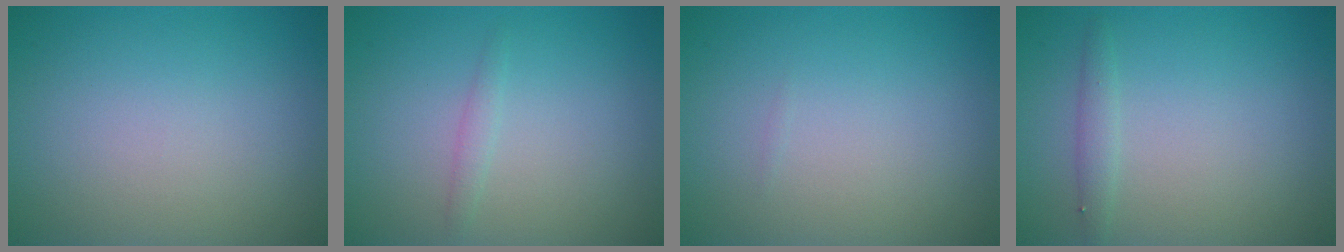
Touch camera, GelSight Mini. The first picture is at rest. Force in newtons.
{"total": 0.9, "press": 0.9, "slide": 0.0}
{"total": 0.0}
{"total": 1.1, "press": 1.1, "slide": 0.1}